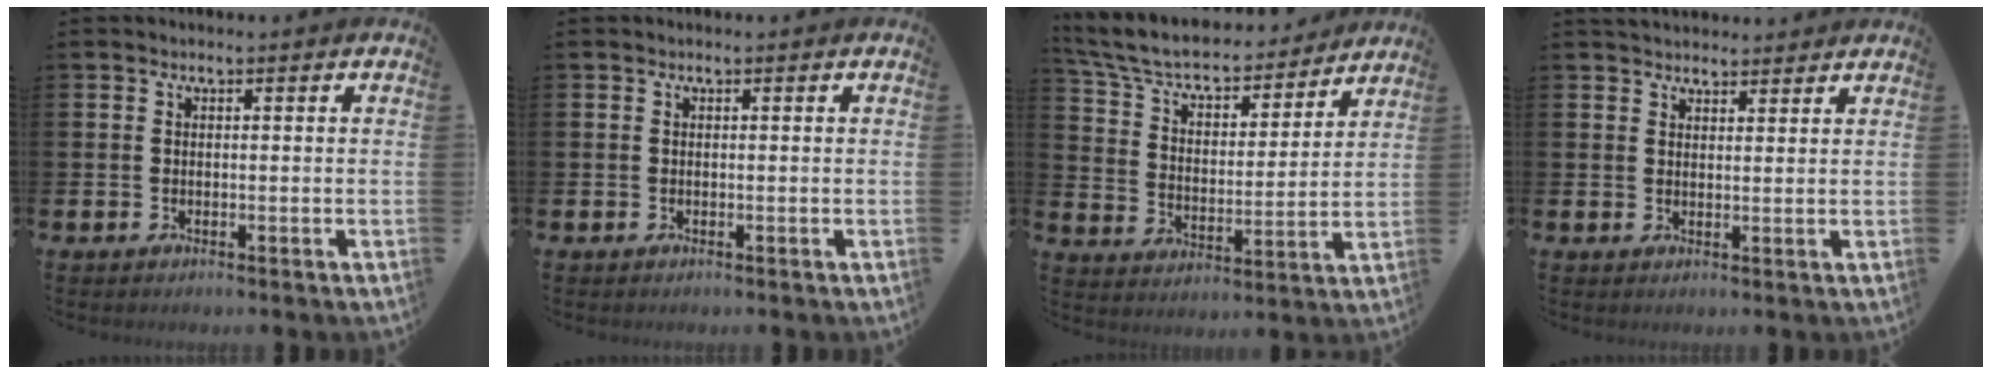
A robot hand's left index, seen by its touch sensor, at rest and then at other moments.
{"total": 0.0}
{"total": 7.5, "force": [6.8, 2.1, 2.4], "torque": [-0.083, -0.049, 0.116]}
{"total": 3.1, "force": [3.0, 0.8, 0.0], "torque": [0.003, -0.013, 0.053]}